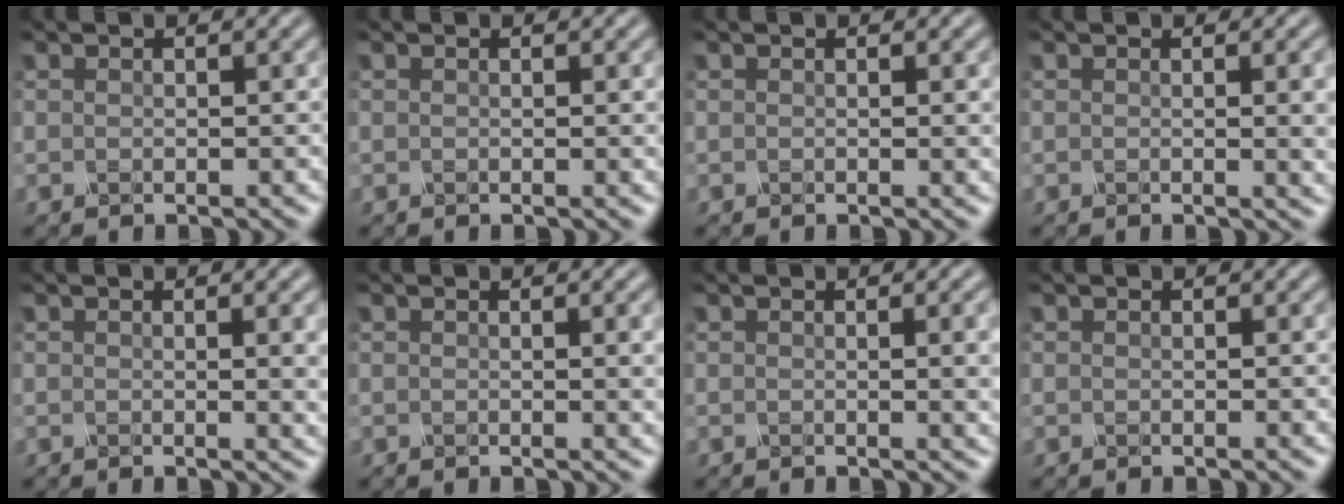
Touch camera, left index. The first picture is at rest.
{"total": 0.5, "force": [0.1, 0.2, 0.5], "torque": [-0.001, 0.001, 0.001]}
{"total": 1.4, "force": [0.2, 0.5, 1.3], "torque": [-0.009, 0.003, -0.002]}
{"total": 3.9, "force": [0.3, 1.4, 3.6], "torque": [-0.028, 0.003, 0.005]}
{"total": 3.9, "force": [0.4, 1.4, 3.6], "torque": [-0.028, 0.003, 0.006]}
{"total": 2.8, "force": [0.3, 1.0, 2.6], "torque": [-0.020, 0.003, 0.002]}
{"total": 4.4, "force": [0.4, 1.7, 4.0], "torque": [-0.027, 0.007, 0.005]}
{"total": 0.0}